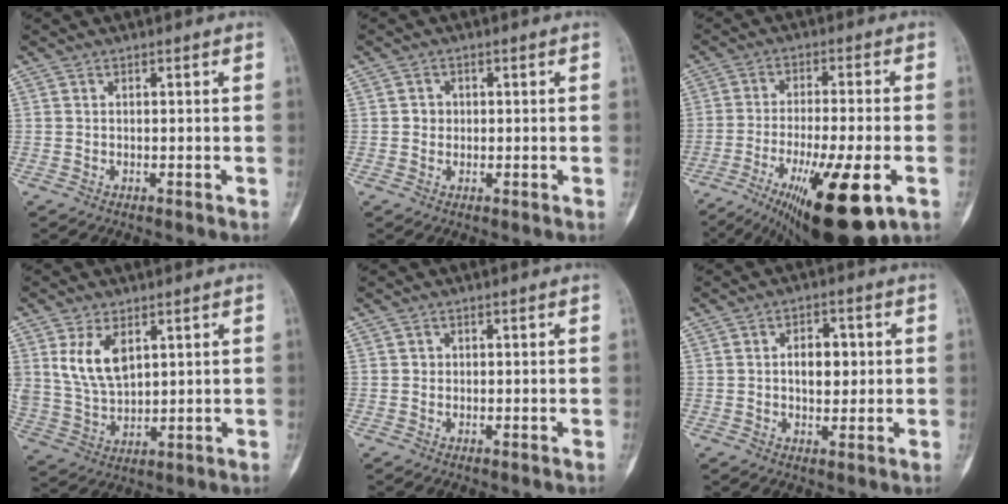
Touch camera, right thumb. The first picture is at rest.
{"total": 1.9, "force": [0.1, 1.8, 0.6], "torque": [0.003, 0.005, -0.001]}
{"total": 18.5, "force": [-8.2, 4.6, 16.0], "torque": [-0.255, -0.004, -0.120]}
{"total": 9.3, "force": [3.7, 5.3, 6.7], "torque": [-0.117, -0.014, 0.085]}
{"total": 0.9, "force": [0.0, 0.8, 0.1], "torque": [0.004, 0.003, 0.000]}
{"total": 6.3, "force": [0.7, 3.9, 4.8], "torque": [-0.051, 0.004, 0.009]}